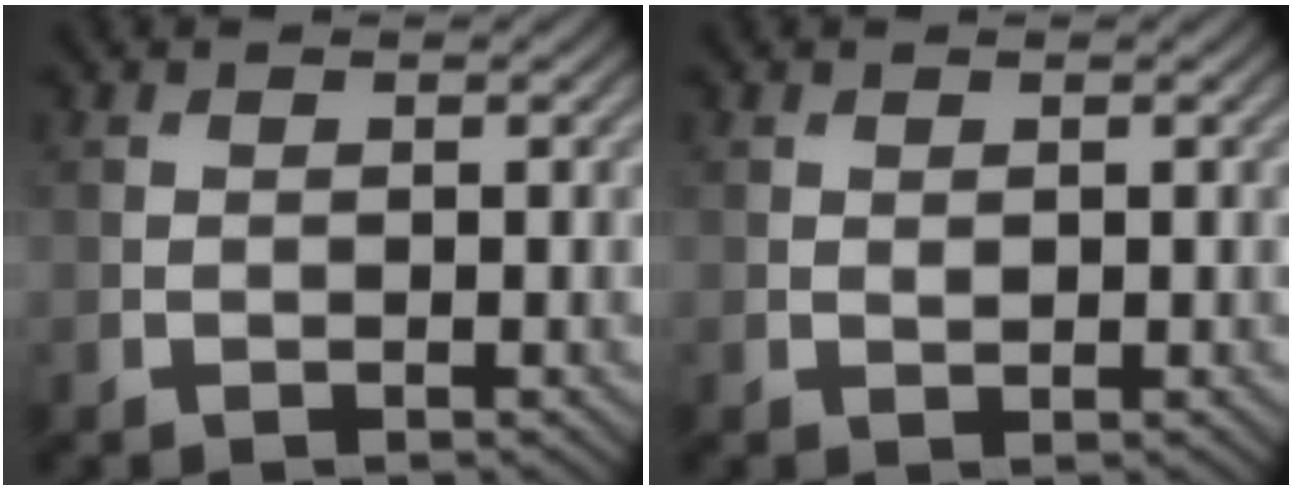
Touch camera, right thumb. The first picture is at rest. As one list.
[{"total": 0.5, "force": [0.3, 0.3, 0.3], "torque": [-0.005, -0.001, 0.006]}]